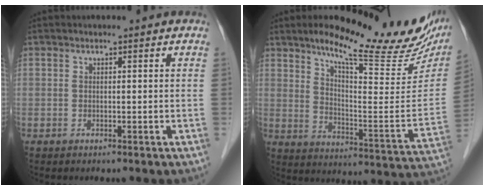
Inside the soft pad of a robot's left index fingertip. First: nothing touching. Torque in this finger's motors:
{"motor_torque": [1.09, -1.05, 0.15, 0.03]}